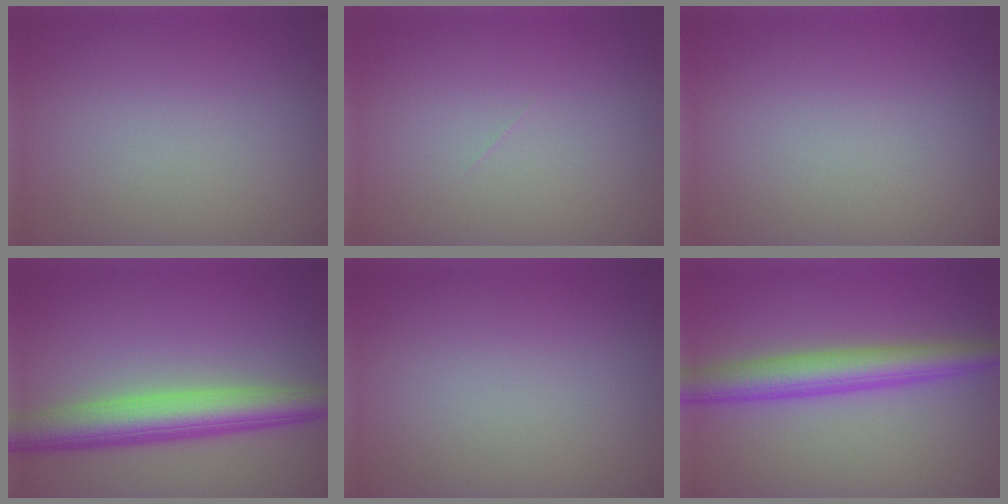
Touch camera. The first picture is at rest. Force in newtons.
{"total": 0.0}
{"total": 0.0}
{"total": 6.7, "press": 6.7, "slide": 0.1}
{"total": 0.0}
{"total": 5.2, "press": 5.2, "slide": 0.2}